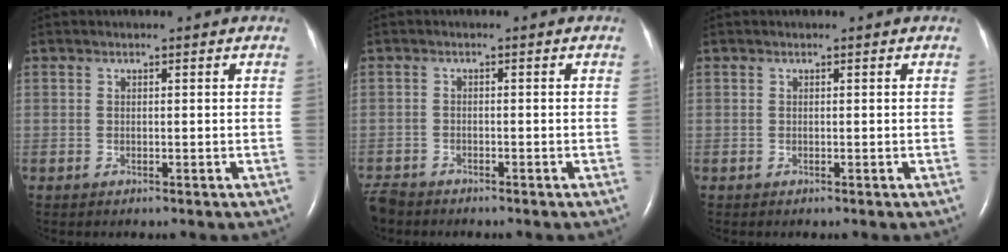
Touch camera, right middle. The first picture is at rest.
{"total": 3.6, "force": [-3.3, 1.2, 0.6], "torque": [-0.015, -0.010, -0.063]}
{"total": 0.0}